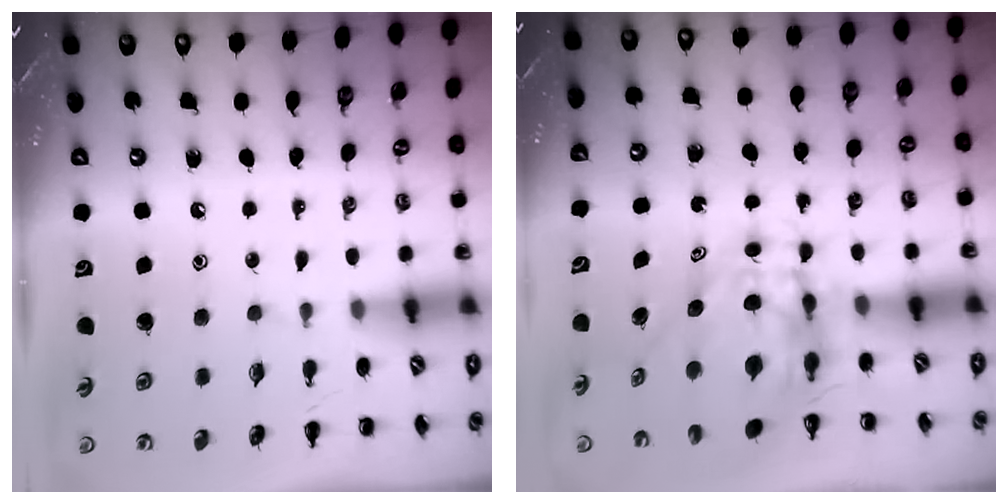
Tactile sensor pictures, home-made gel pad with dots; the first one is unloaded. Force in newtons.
{"total": 6.5, "press": 6.3, "slide": 1.5}